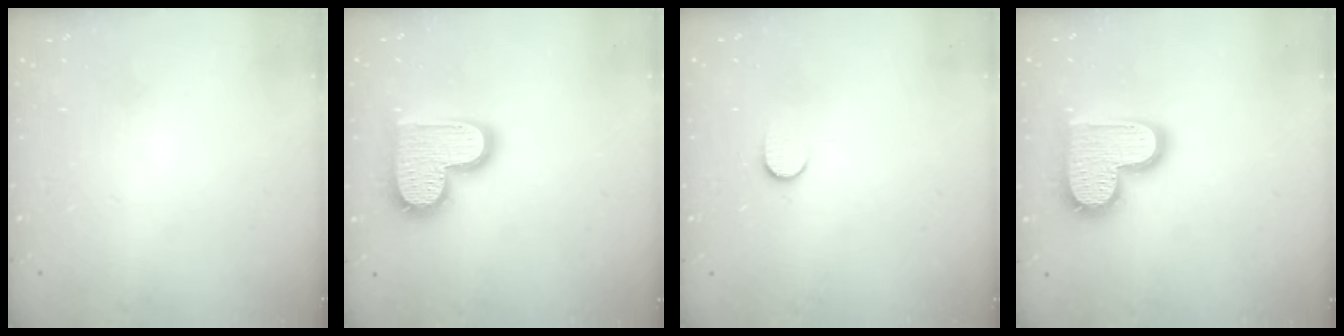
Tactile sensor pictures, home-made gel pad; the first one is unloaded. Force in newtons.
{"total": 16.8, "press": 16.7, "slide": 1.2}
{"total": 5.2, "press": 5.2, "slide": 0.5}
{"total": 16.8, "press": 16.7, "slide": 1.2}